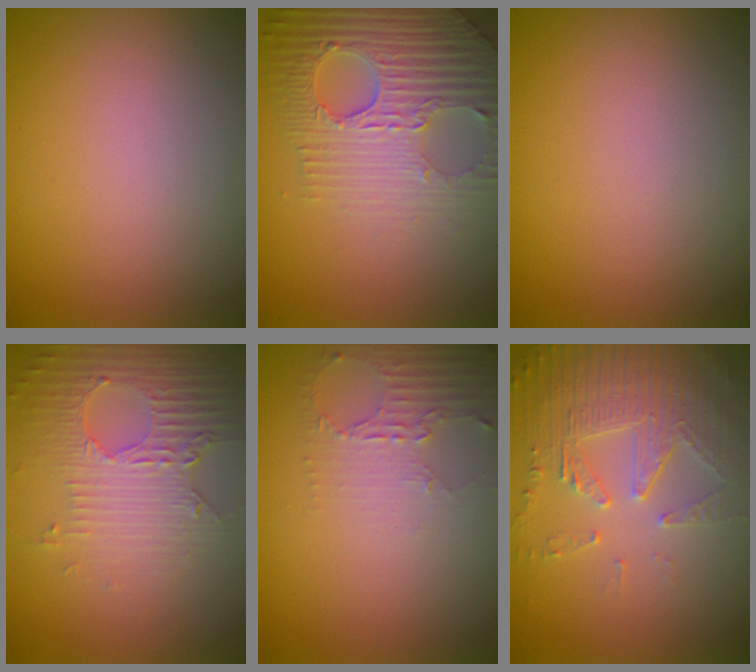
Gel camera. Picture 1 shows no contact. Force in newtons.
{"total": 7.5, "press": 5.4, "slide": 5.2}
{"total": 0.0}
{"total": 5.2, "press": 3.3, "slide": 4.0}
{"total": 2.2, "press": 1.7, "slide": 1.5}
{"total": 5.1, "press": 3.7, "slide": 3.6}